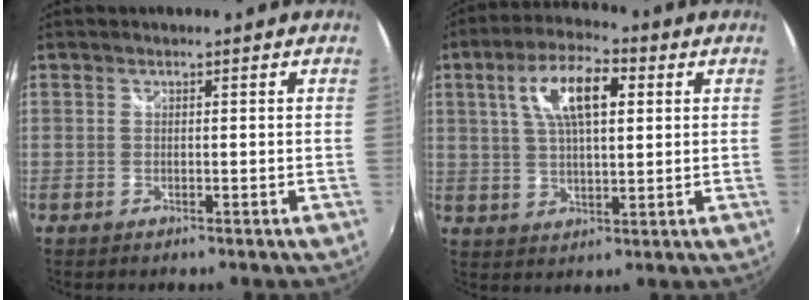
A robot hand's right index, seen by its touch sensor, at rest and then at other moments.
{"total": 11.3, "force": [3.7, 4.4, 9.7], "torque": [-0.179, 0.021, 0.064]}